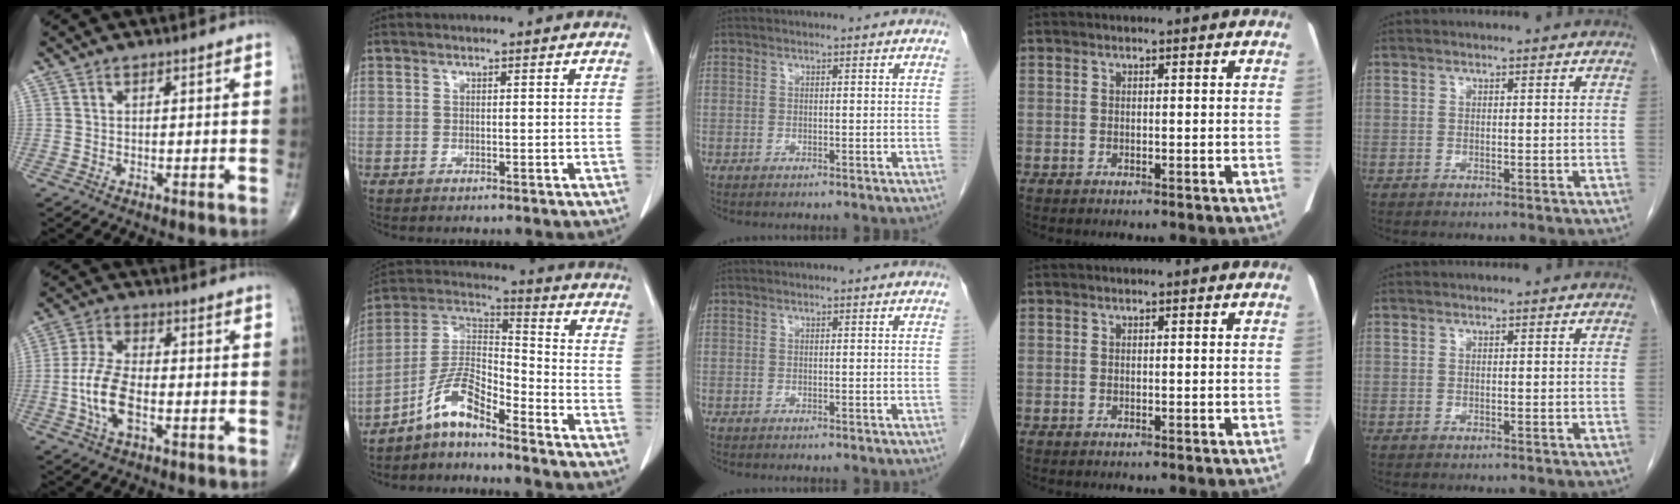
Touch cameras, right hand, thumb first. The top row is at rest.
{"thumb": {"total": 9.6, "force": [-2.3, 4.6, 8.1], "torque": [-0.171, 0.015, -0.048]}, "index": {"total": 8.2, "force": [-6.2, 1.8, 5.1], "torque": [-0.110, 0.018, -0.125]}}